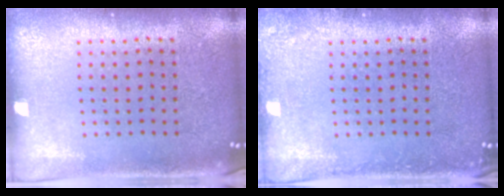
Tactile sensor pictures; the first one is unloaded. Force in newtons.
{"total": 1.2, "press": 1.2, "slide": 0.2}